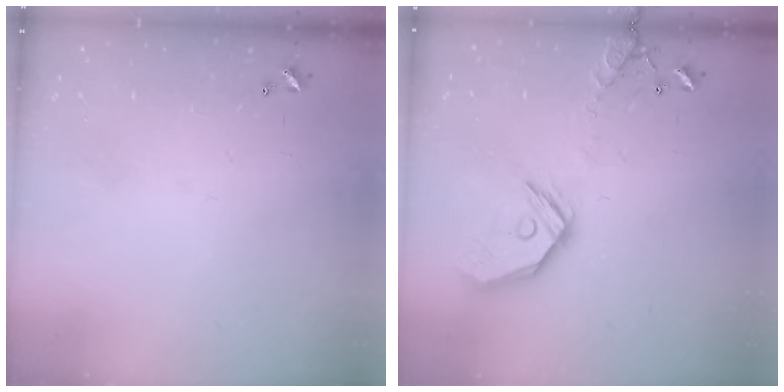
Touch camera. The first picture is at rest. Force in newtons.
{"total": 16.3, "press": 16.1, "slide": 2.4}